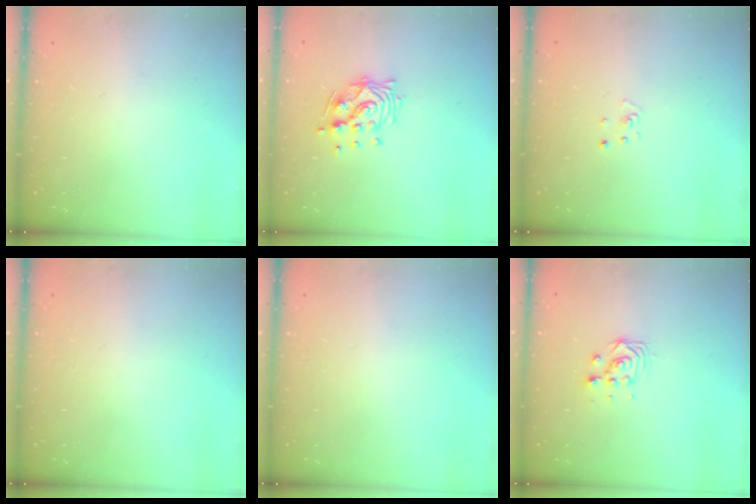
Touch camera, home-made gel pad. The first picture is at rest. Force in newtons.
{"total": 11.5, "press": 11.5, "slide": 0.8}
{"total": 2.6, "press": 2.6, "slide": 0.3}
{"total": 0.0}
{"total": 0.0}
{"total": 5.3, "press": 5.2, "slide": 0.2}